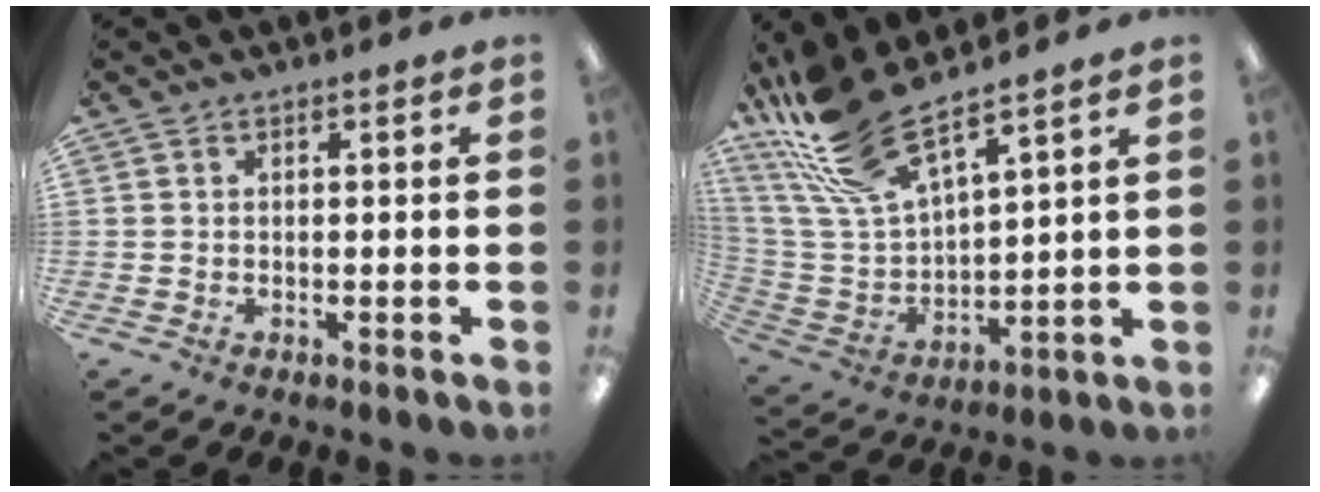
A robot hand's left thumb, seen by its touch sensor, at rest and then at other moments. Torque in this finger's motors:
{"motor_torque": [0.84, -0.28, 1.40, -1.37, 0.39]}